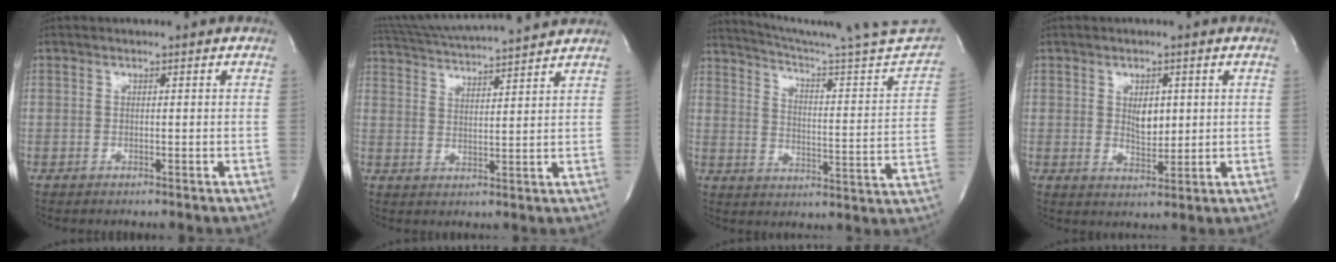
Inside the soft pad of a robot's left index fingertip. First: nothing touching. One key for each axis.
{"total": 15.7, "fx": 14.6, "fy": -0.1, "fz": 5.7, "tx": -0.118, "ty": 0.017, "tz": 0.222}
{"total": 25.4, "fx": 23.5, "fy": -0.1, "fz": 9.6, "tx": -0.145, "ty": -0.085, "tz": 0.301}
{"total": 3.8, "fx": 1.0, "fy": 2.0, "fz": 3.0, "tx": -0.049, "ty": -0.005, "tz": 0.022}